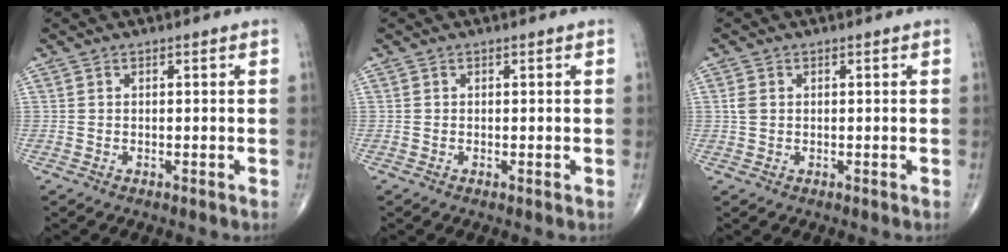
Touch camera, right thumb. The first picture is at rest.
{"total": 0.0}
{"total": 1.7, "force": [0.2, 1.3, 1.1], "torque": [-0.028, 0.003, 0.005]}